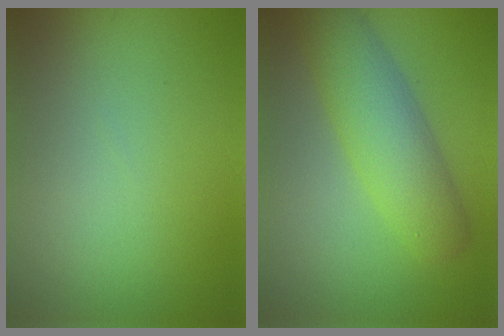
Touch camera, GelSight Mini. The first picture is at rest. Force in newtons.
{"total": 5.7, "press": 5.7, "slide": 0.1}